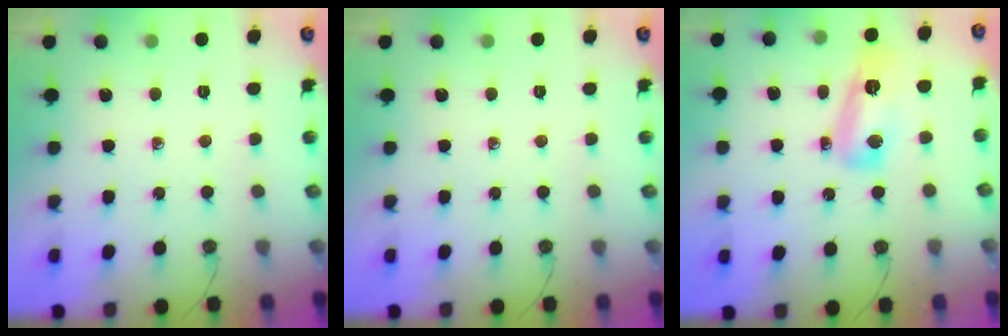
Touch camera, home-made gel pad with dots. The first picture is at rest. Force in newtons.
{"total": 0.0}
{"total": 11.0, "press": 10.7, "slide": 2.7}